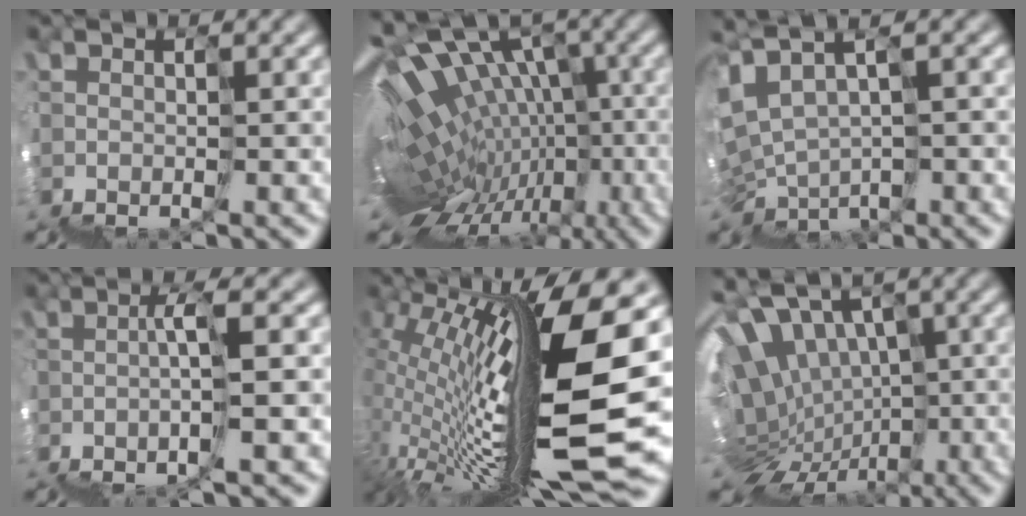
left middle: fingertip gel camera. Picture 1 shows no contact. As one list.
[{"total": 7.2, "force": [-0.2, 4.2, 5.9], "torque": [-0.034, 0.079, 0.030]}, {"total": 2.8, "force": [2.3, 1.3, 0.8], "torque": [-0.026, 0.026, 0.057]}, {"total": 2.1, "force": [1.0, -1.6, 0.9], "torque": [0.008, 0.027, 0.011]}, {"total": 11.4, "force": [2.7, 1.4, 10.9], "torque": [-0.215, 0.033, 0.050]}, {"total": 9.4, "force": [2.2, 6.9, 6.0], "torque": [-0.068, 0.068, 0.038]}]